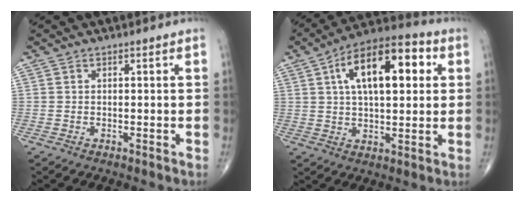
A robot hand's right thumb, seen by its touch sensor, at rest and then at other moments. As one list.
[{"total": 17.3, "force": [4.8, 8.0, 14.6], "torque": [-0.215, 0.018, 0.068]}]